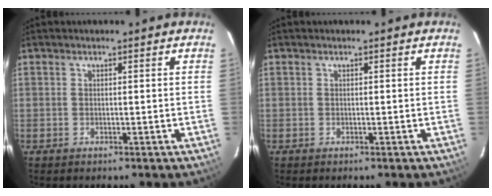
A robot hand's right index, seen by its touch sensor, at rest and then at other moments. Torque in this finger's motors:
{"motor_torque": [-0.06, 0.06, 0.02, 0.00]}